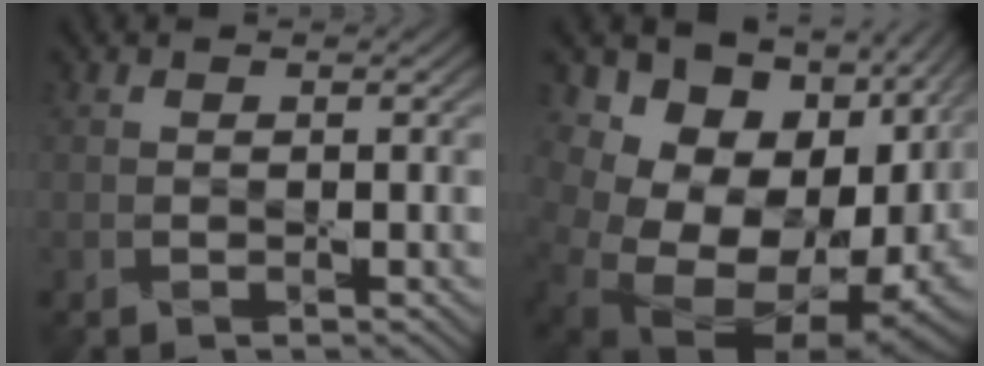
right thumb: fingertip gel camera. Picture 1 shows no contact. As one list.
[{"total": 19.6, "force": [0.2, 15.2, 12.3], "torque": [-0.195, -0.020, 0.043]}]